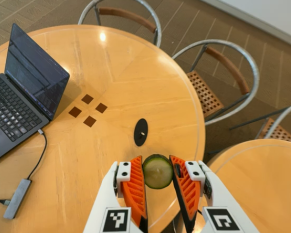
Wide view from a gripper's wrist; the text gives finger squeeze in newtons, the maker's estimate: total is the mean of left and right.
{"total": 9.1, "left": 8.9, "right": 9.3}